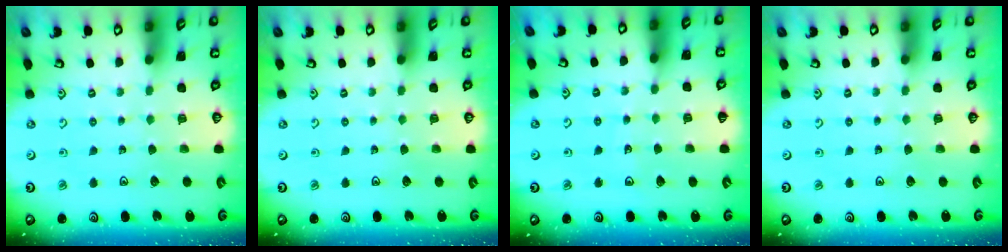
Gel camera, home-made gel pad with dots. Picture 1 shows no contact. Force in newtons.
{"total": 0.0}
{"total": 2.9, "press": 2.9, "slide": 0.3}
{"total": 0.0}